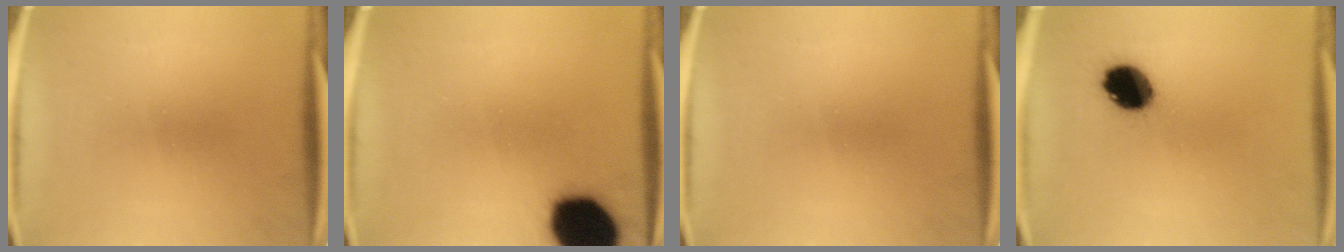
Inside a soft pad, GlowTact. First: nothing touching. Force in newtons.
{"total": 18.7}
{"total": 0.0}
{"total": 10.2}